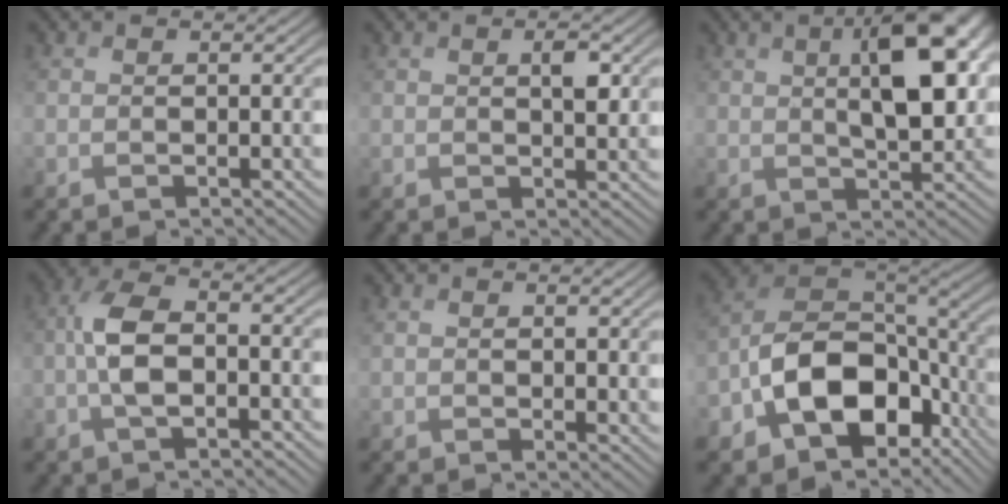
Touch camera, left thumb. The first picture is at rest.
{"total": 2.3, "force": [0.8, 1.0, 1.9], "torque": [-0.034, -0.002, 0.017]}
{"total": 9.9, "force": [2.7, 4.2, 8.6], "torque": [-0.133, 0.008, 0.040]}
{"total": 5.9, "force": [-1.0, 2.6, 5.2], "torque": [-0.112, 0.011, -0.030]}
{"total": 2.3, "force": [1.5, 1.1, 1.4], "torque": [-0.030, -0.003, 0.035]}
{"total": 14.3, "force": [-5.5, 9.5, 9.2], "torque": [-0.184, -0.025, -0.111]}